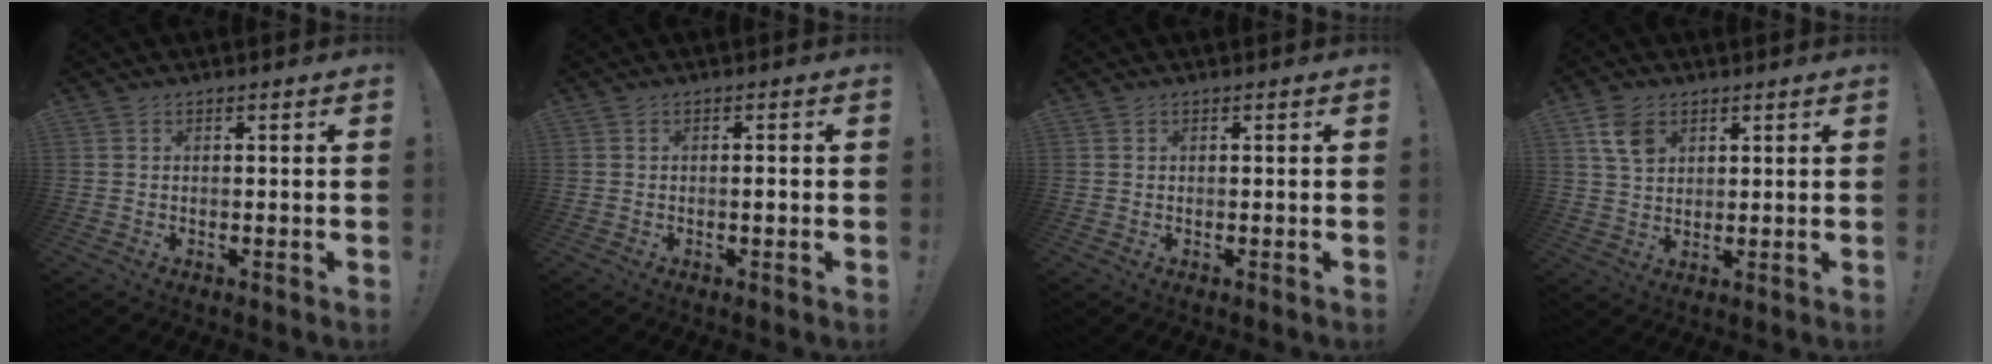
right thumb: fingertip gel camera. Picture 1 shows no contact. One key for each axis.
{"total": 1.1, "fx": -0.5, "fy": 0.1, "fz": 1.0, "tx": -0.010, "ty": -0.002, "tz": -0.010}
{"total": 0.0}
{"total": 7.4, "fx": 3.4, "fy": 5.2, "fz": 4.0, "tx": -0.075, "ty": -0.006, "tz": 0.065}